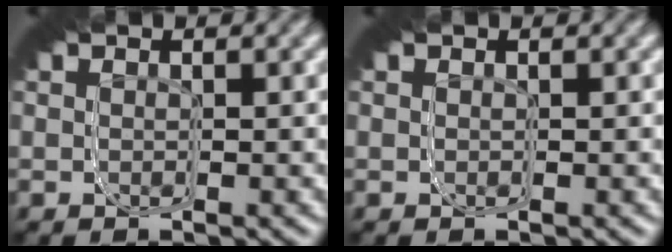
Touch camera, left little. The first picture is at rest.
{"total": 0.0}